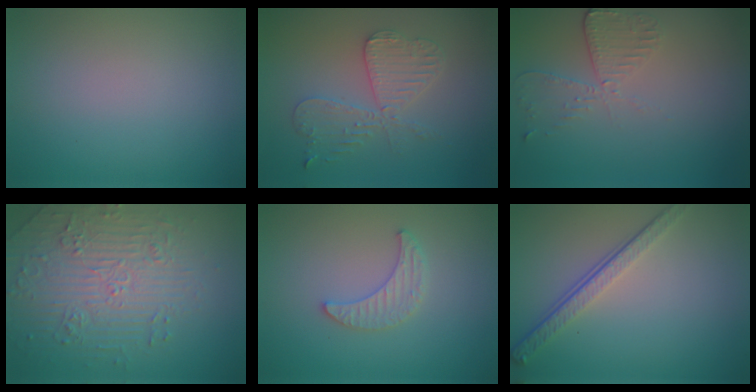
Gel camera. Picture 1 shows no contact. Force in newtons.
{"total": 4.3, "press": 3.7, "slide": 2.2}
{"total": 2.9, "press": 2.6, "slide": 1.4}
{"total": 4.6, "press": 4.5, "slide": 0.5}
{"total": 2.2, "press": 2.2, "slide": 0.5}
{"total": 4.0, "press": 2.8, "slide": 2.9}